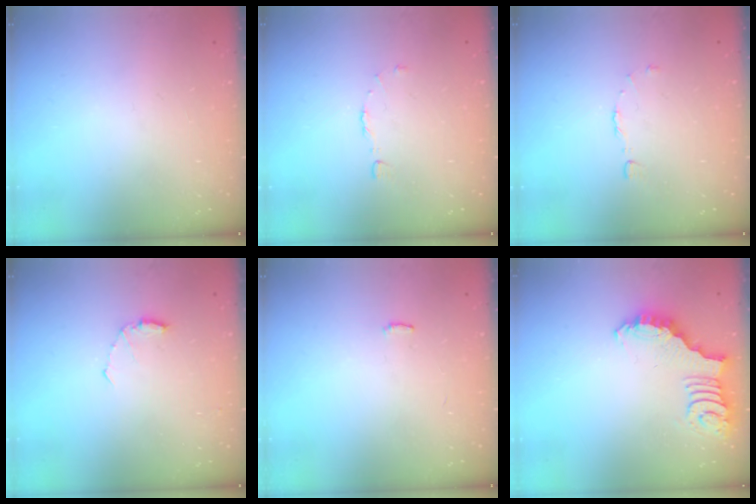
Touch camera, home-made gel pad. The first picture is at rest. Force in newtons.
{"total": 2.9, "press": 2.9, "slide": 0.2}
{"total": 2.9, "press": 2.9, "slide": 0.2}
{"total": 6.3, "press": 6.2, "slide": 0.5}
{"total": 5.5, "press": 5.5, "slide": 0.5}
{"total": 2.5, "press": 2.5, "slide": 0.5}